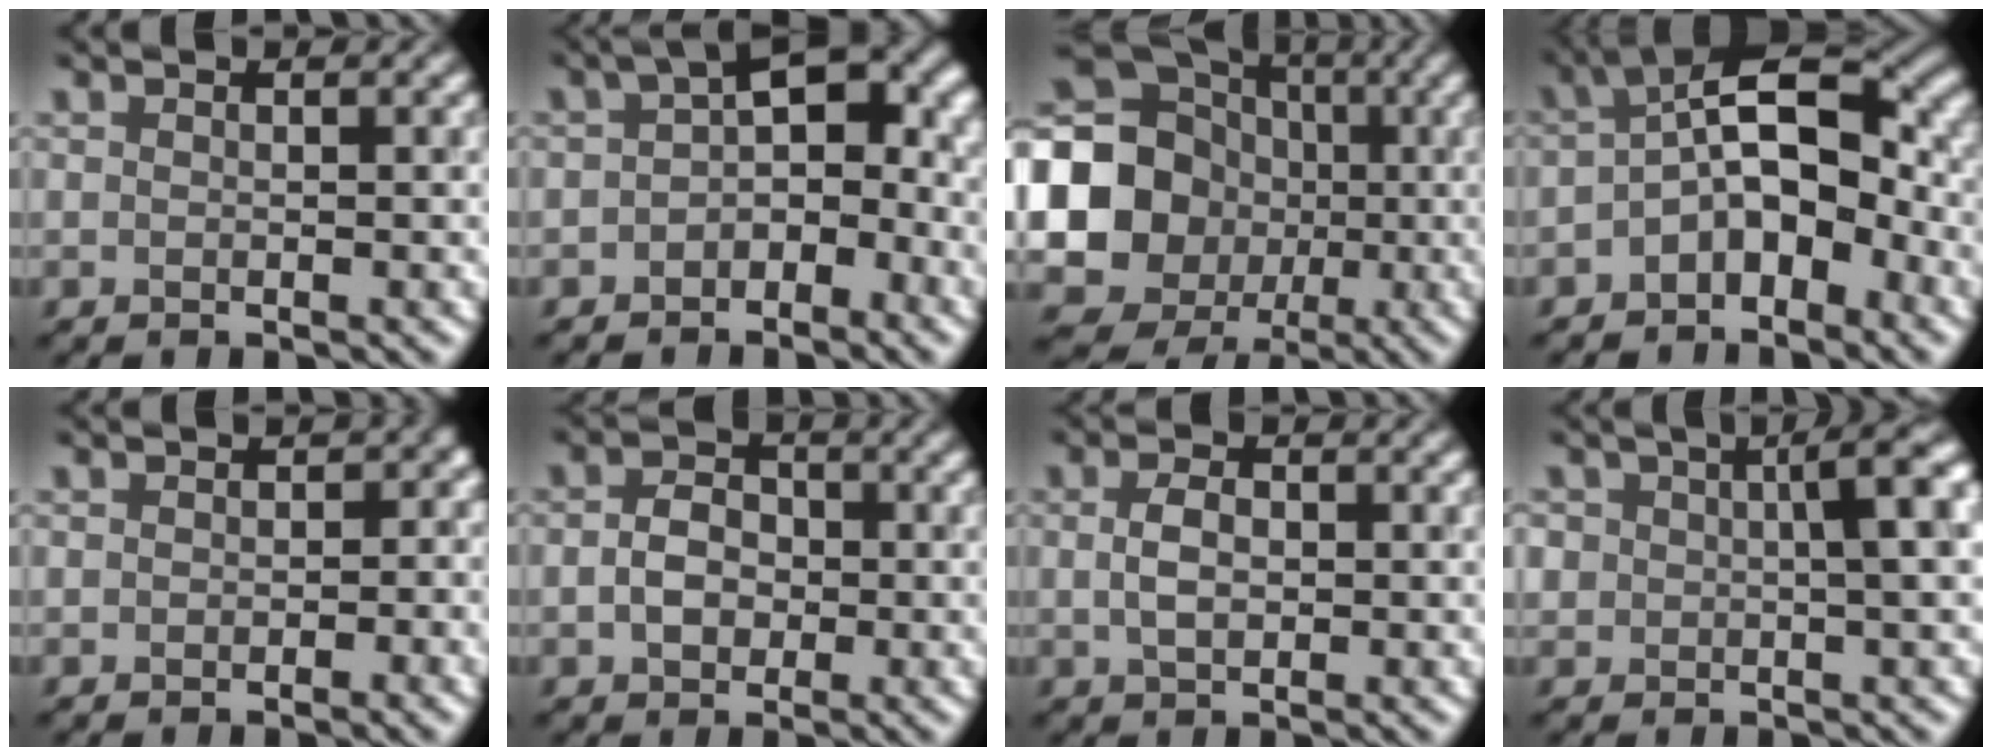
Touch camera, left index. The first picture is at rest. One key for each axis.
{"total": 6.7, "fx": -0.6, "fy": 4.0, "fz": 5.3, "tx": -0.064, "ty": 0.022, "tz": -0.029}
{"total": 15.3, "fx": -0.3, "fy": 14.1, "fz": 5.8, "tx": -0.134, "ty": -0.003, "tz": -0.034}
{"total": 7.5, "fx": -1.4, "fy": 3.8, "fz": 6.3, "tx": -0.100, "ty": 0.020, "tz": -0.034}
{"total": 2.5, "fx": -0.2, "fy": 2.2, "fz": 1.3, "tx": 0.014, "ty": 0.003, "tz": -0.015}
{"total": 3.2, "fx": -0.5, "fy": 2.4, "fz": 2.0, "tx": -0.038, "ty": 0.003, "tz": -0.016}
{"total": 2.5, "fx": 0.1, "fy": 1.6, "fz": 1.9, "tx": -0.041, "ty": 0.002, "tz": 0.000}
{"total": 5.2, "fx": 1.0, "fy": 2.4, "fz": 4.5, "tx": -0.064, "ty": 0.016, "tz": 0.012}